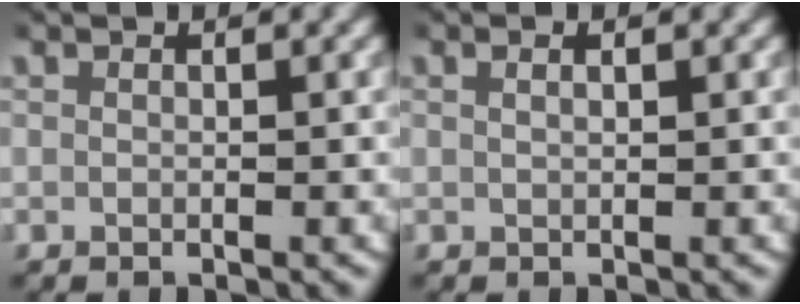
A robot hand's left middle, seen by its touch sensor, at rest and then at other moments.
{"total": 0.6, "force": [0.3, 0.2, 0.5], "torque": [-0.006, 0.000, 0.004]}